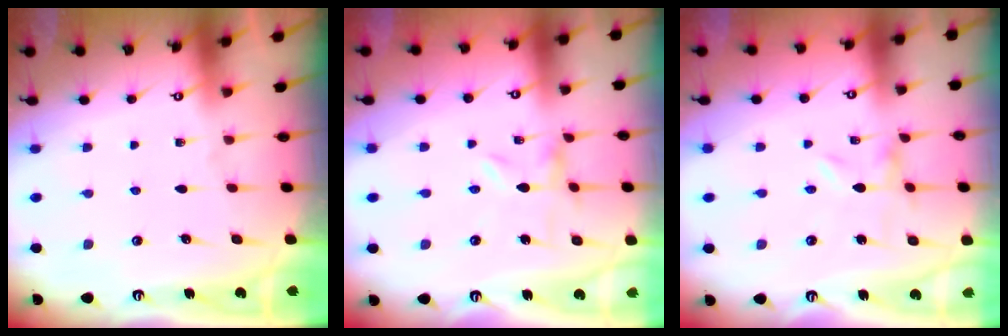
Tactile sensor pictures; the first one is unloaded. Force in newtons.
{"total": 0.0}
{"total": 0.0}